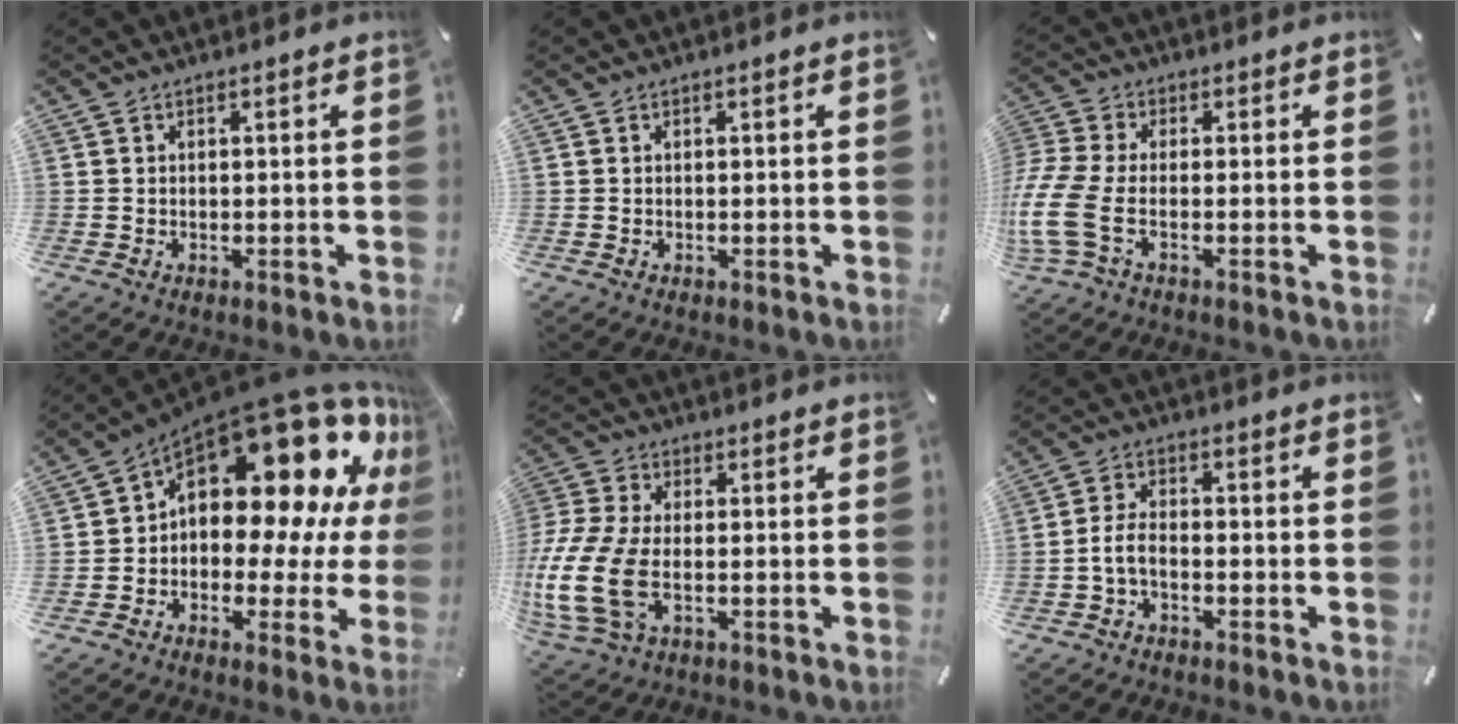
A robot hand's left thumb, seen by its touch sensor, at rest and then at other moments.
{"total": 0.0}
{"total": 9.9, "force": [-2.2, 5.5, 8.0], "torque": [-0.189, -0.010, -0.037]}
{"total": 22.4, "force": [10.1, 12.0, 15.9], "torque": [-0.232, -0.083, 0.175]}
{"total": 14.7, "force": [-3.5, 9.2, 10.9], "torque": [-0.244, 0.004, -0.061]}
{"total": 4.5, "force": [-2.0, 2.3, 3.4], "torque": [-0.083, 0.004, -0.043]}